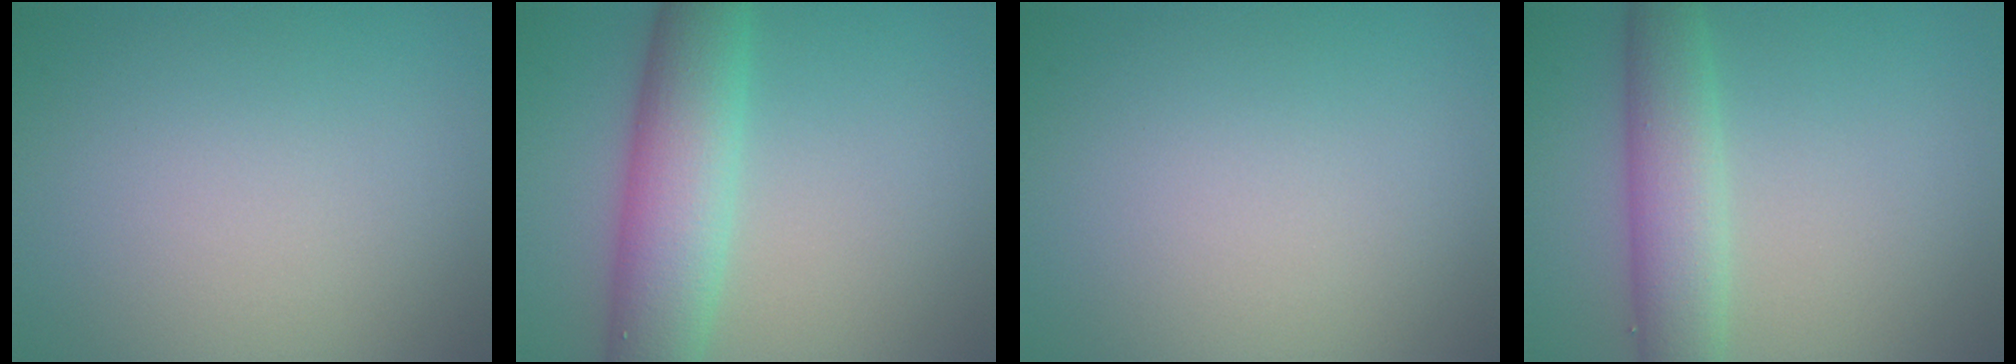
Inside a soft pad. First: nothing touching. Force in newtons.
{"total": 6.9, "press": 6.9, "slide": 0.1}
{"total": 0.0}
{"total": 4.8, "press": 4.8, "slide": 0.1}